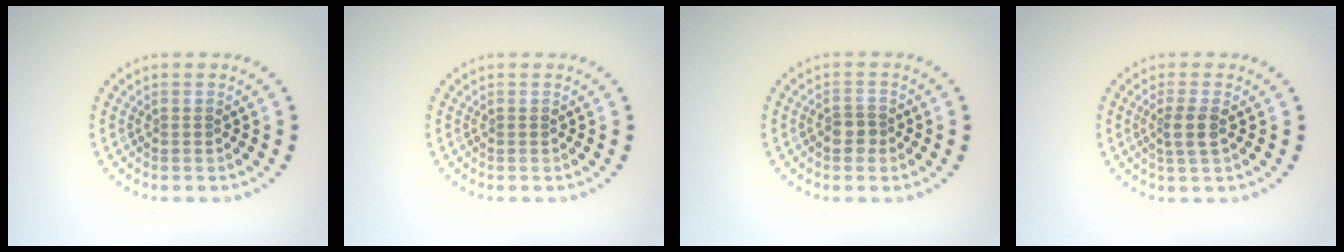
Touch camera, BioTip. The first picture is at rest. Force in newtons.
{"total": 0.0}
{"total": 1.9, "press": 1.7, "slide": 0.9}
{"total": 2.1, "press": 1.7, "slide": 1.2}